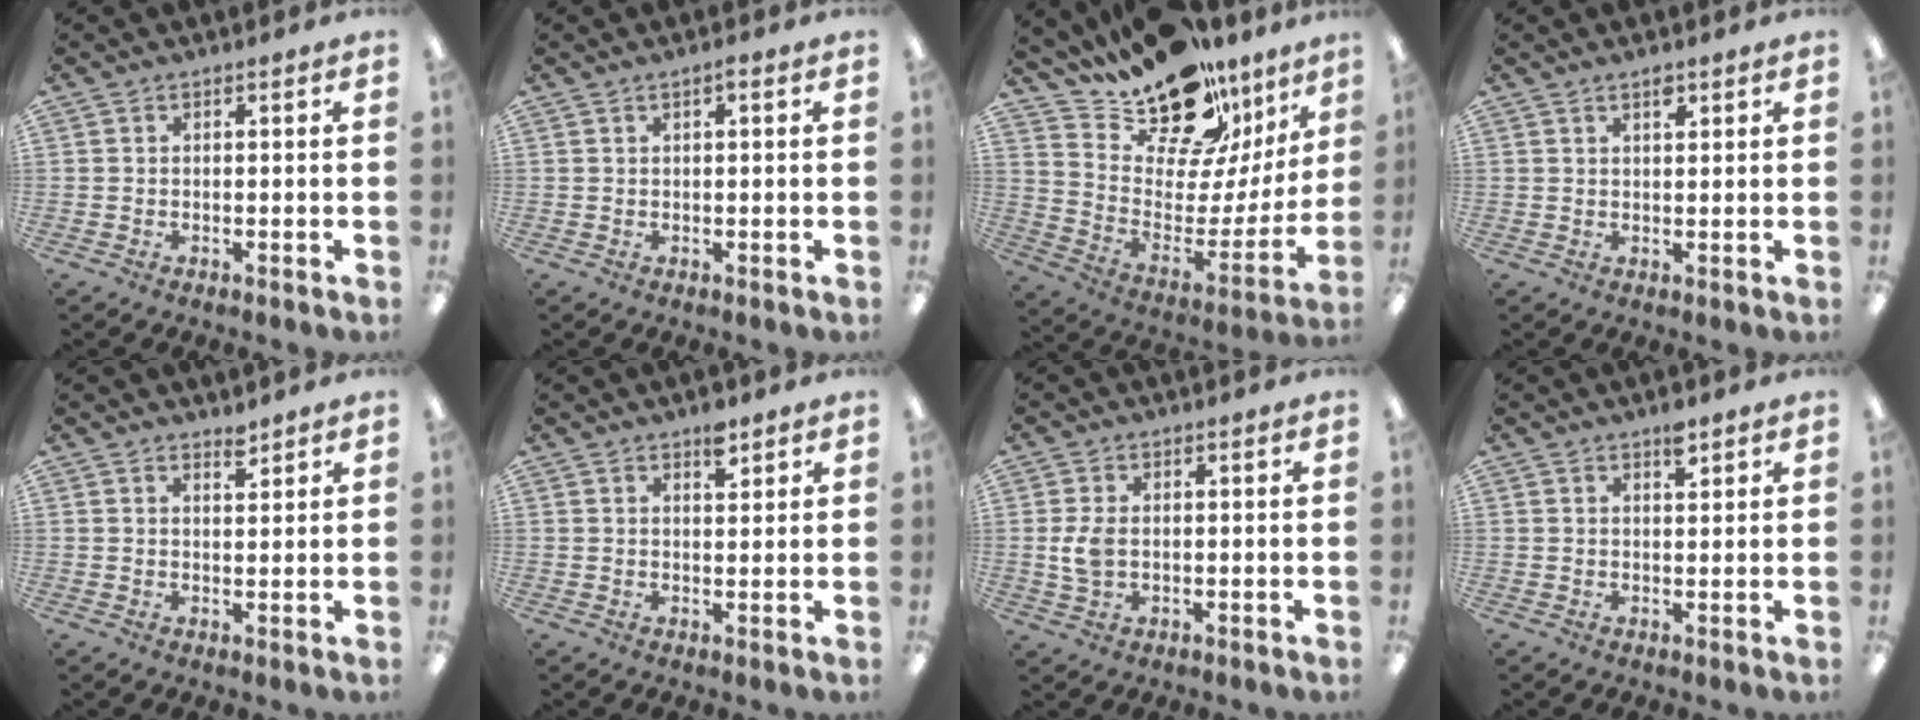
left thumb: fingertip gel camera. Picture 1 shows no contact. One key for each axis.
{"total": 1.5, "fx": 0.7, "fy": 0.4, "fz": 1.3, "tx": -0.025, "ty": 0.003, "tz": 0.011}
{"total": 17.9, "fx": 15.1, "fy": 7.3, "fz": 6.3, "tx": -0.108, "ty": -0.133, "tz": 0.263}
{"total": 2.5, "fx": 1.8, "fy": 0.9, "fz": 1.5, "tx": -0.015, "ty": -0.005, "tz": 0.029}
{"total": 2.6, "fx": 2.3, "fy": 0.8, "fz": 0.9, "tx": -0.005, "ty": -0.013, "tz": 0.038}
{"total": 4.4, "fx": 3.1, "fy": 2.0, "fz": 2.4, "tx": -0.021, "ty": -0.017, "tz": 0.048}
{"total": 5.0, "fx": 0.2, "fy": 3.1, "fz": 3.9, "tx": -0.094, "ty": 0.000, "tz": -0.002}
{"total": 3.3, "fx": 2.3, "fy": 1.4, "fz": 2.0, "tx": -0.019, "ty": -0.010, "tz": 0.036}